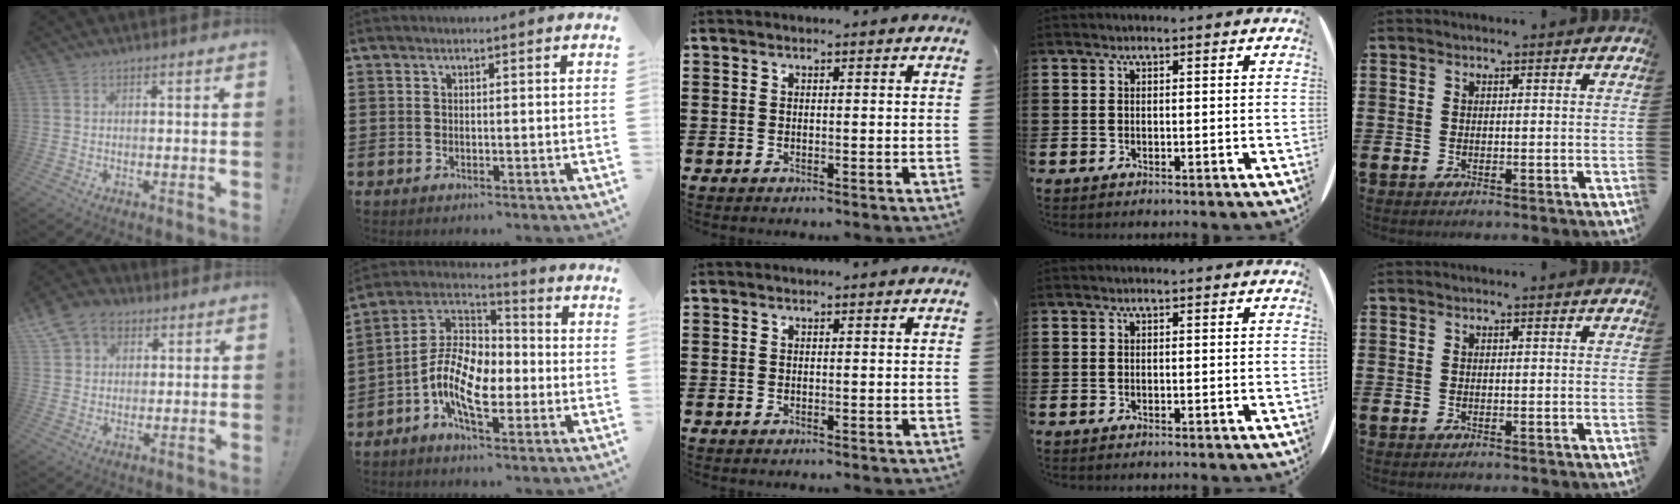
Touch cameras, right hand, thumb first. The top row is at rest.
{"thumb": {"total": 10.1, "force": [5.1, 7.9, 3.7], "torque": [-0.064, -0.019, 0.104]}, "index": {"total": 10.9, "force": [-3.5, 5.4, 8.8], "torque": [-0.211, -0.011, -0.074]}}